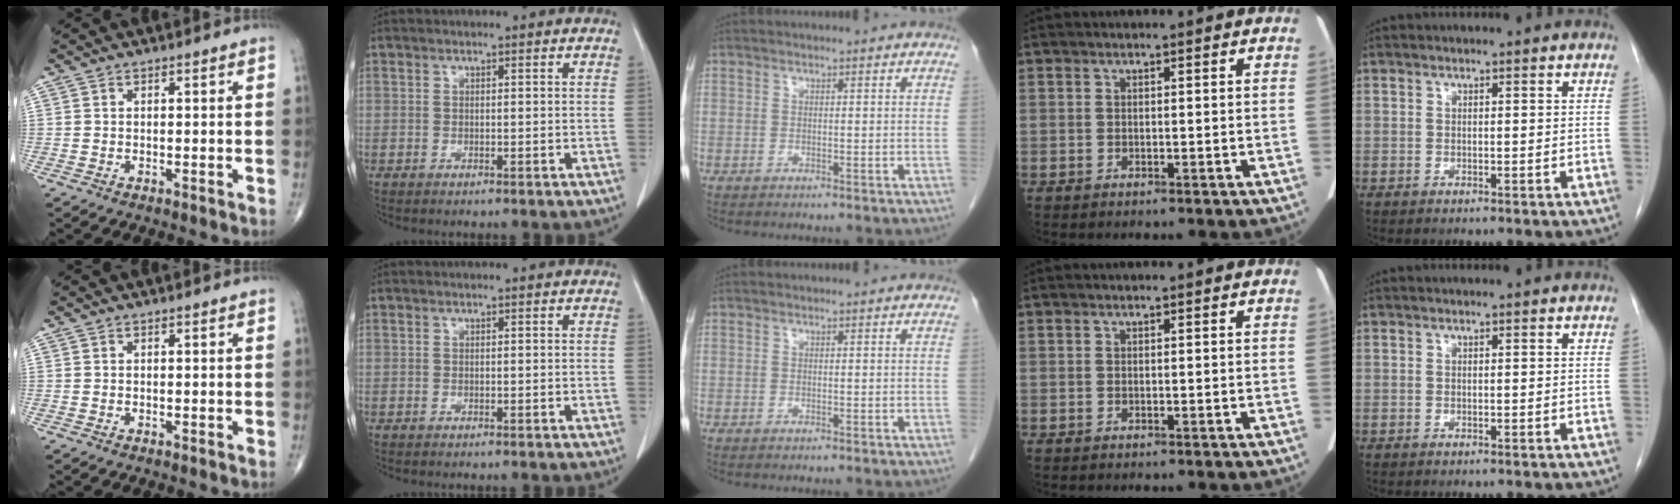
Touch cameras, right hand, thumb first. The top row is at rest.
{}